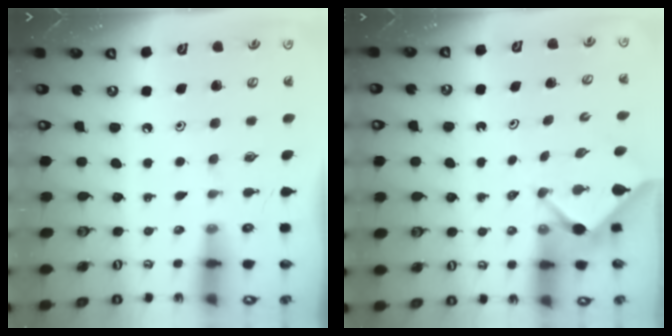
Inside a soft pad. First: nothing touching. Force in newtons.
{"total": 2.9, "press": 2.9, "slide": 0.3}